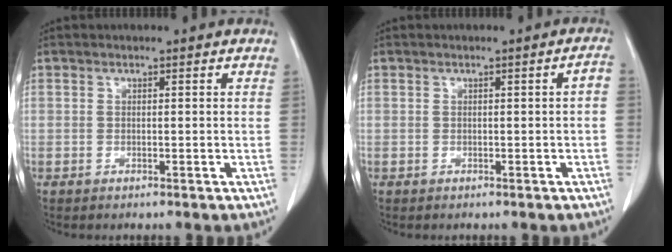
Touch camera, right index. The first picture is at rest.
{"total": 1.4, "force": [-0.3, 0.2, 1.4], "torque": [-0.011, 0.002, -0.002]}